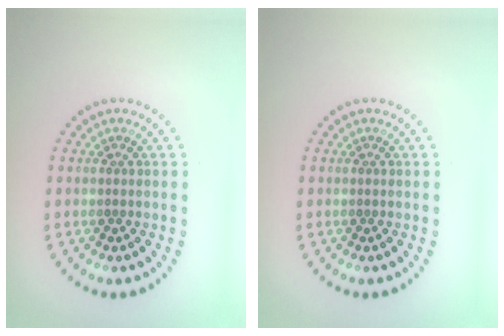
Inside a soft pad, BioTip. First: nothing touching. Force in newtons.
{"total": 0.0}